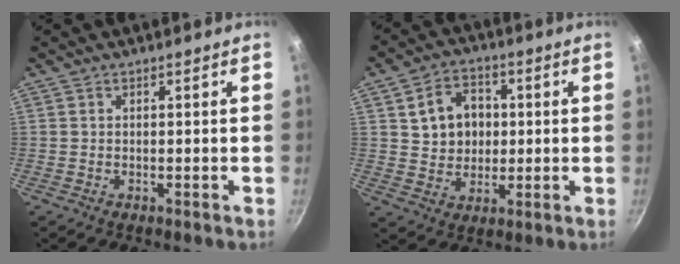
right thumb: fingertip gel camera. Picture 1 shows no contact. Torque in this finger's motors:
{"motor_torque": [-0.11, 0.43, -0.01, 0.14, 0.05]}